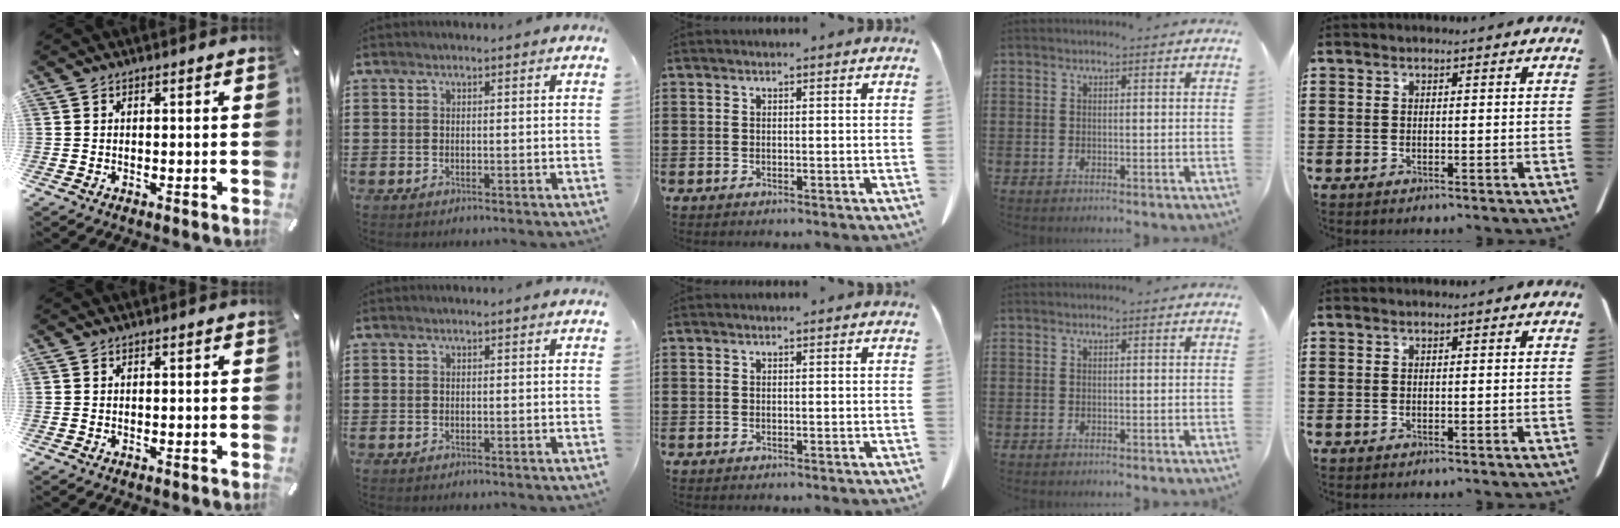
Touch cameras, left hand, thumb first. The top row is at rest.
{}